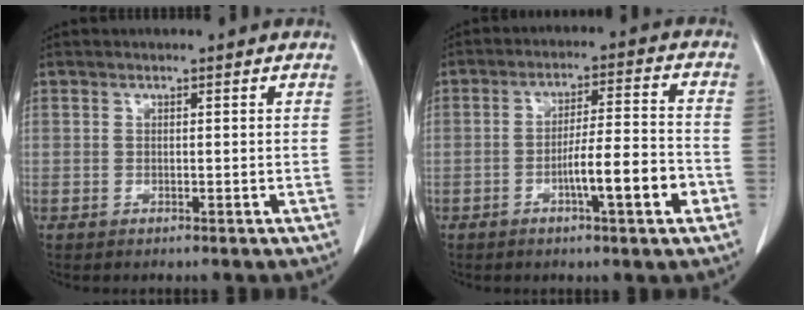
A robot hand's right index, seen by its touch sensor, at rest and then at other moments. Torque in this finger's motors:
{"motor_torque": [1.28, -0.61, 0.61, 0.09]}